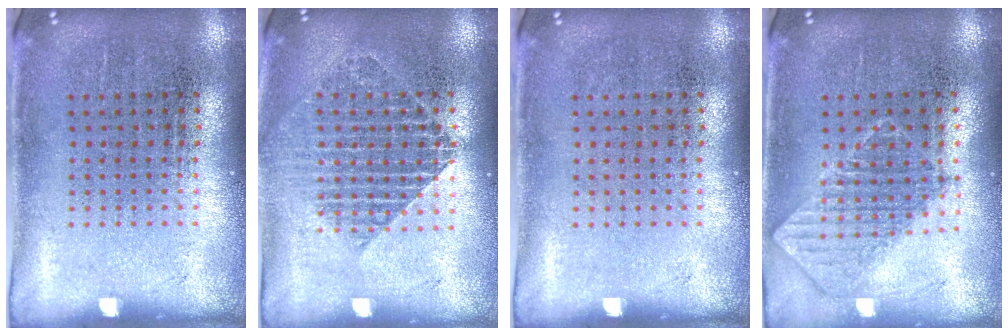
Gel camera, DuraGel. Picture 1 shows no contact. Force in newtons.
{"total": 1.6, "press": 1.4, "slide": 0.7}
{"total": 0.0}
{"total": 0.8, "press": 0.8, "slide": 0.0}